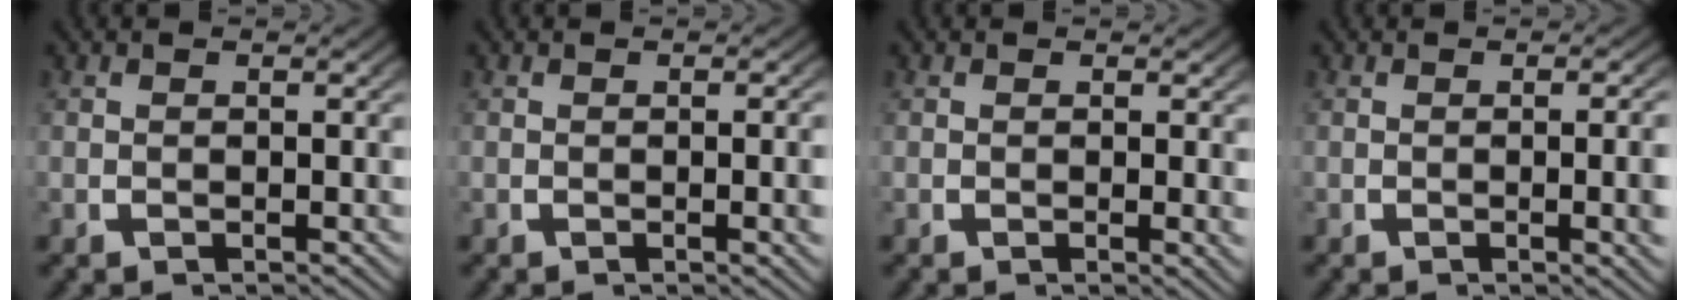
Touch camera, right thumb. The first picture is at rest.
{"total": 1.4, "force": [-0.1, 0.0, 1.4], "torque": [-0.015, 0.002, -0.002]}
{"total": 0.9, "force": [0.2, 0.1, 0.8], "torque": [-0.010, -0.005, 0.004]}
{"total": 3.0, "force": [-0.3, 0.6, 3.0], "torque": [-0.026, 0.005, -0.008]}